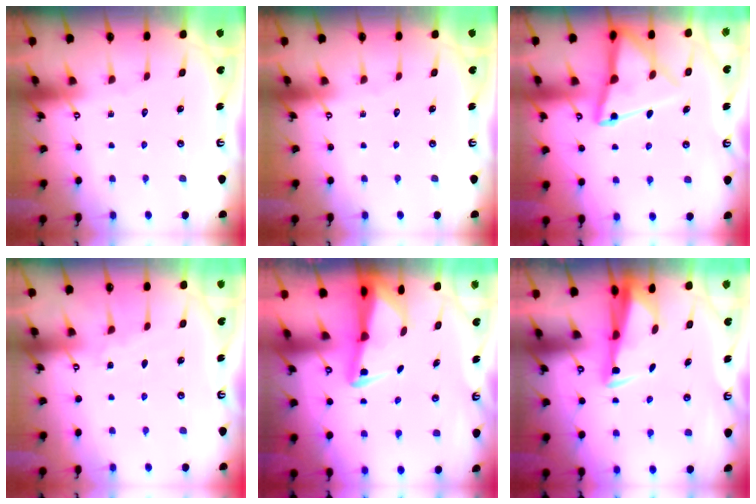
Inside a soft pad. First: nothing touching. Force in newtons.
{"total": 0.0}
{"total": 13.1, "press": 13.1, "slide": 1.4}
{"total": 4.5, "press": 4.4, "slide": 0.6}
{"total": 2.6, "press": 2.5, "slide": 0.7}
{"total": 3.3, "press": 3.3, "slide": 0.7}